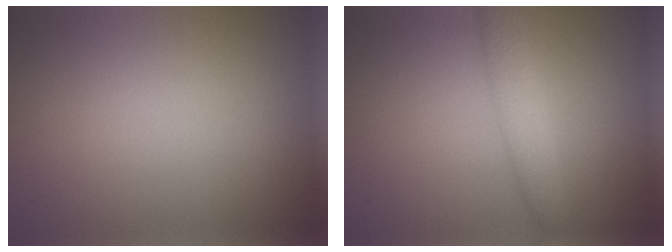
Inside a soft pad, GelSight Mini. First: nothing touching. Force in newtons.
{"total": 2.6, "press": 2.6, "slide": 0.1}